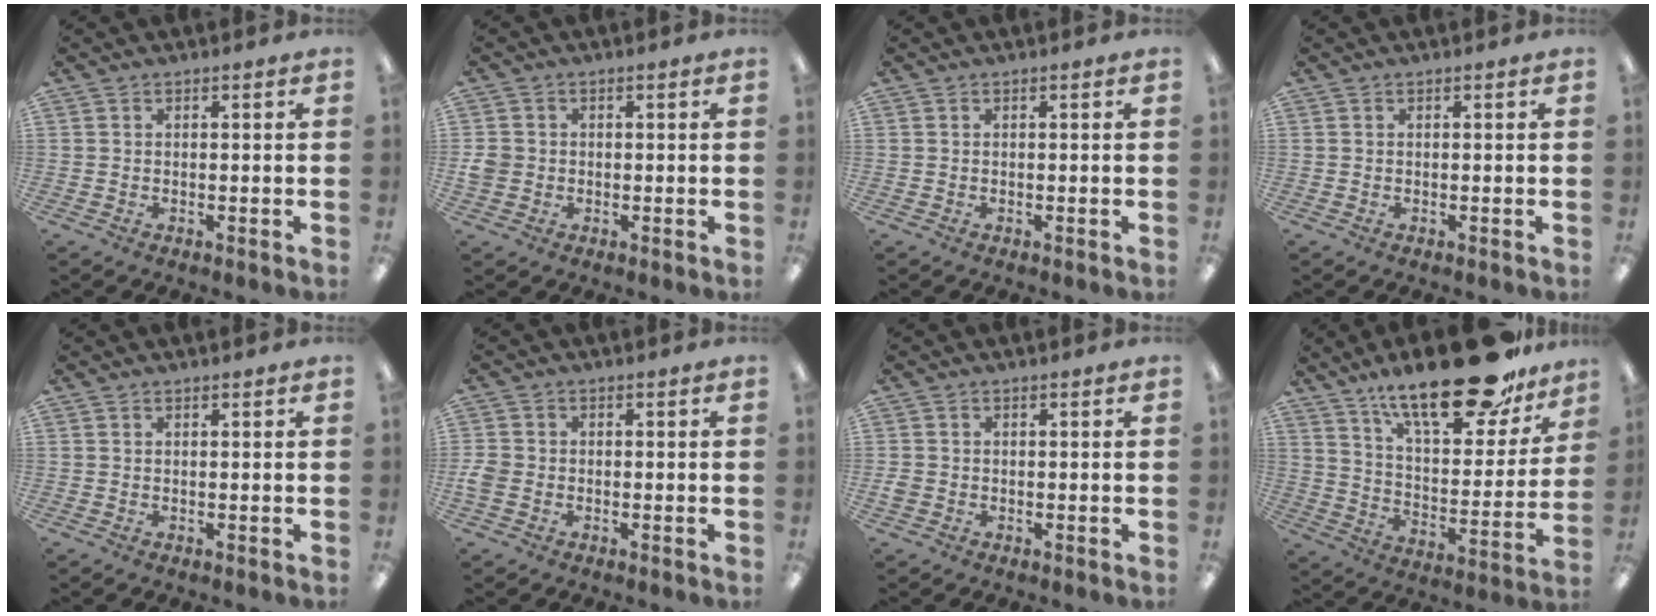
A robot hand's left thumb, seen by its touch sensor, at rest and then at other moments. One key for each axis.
{"total": 2.9, "fx": -0.2, "fy": 2.8, "fz": 0.8, "tx": -0.007, "ty": 0.002, "tz": -0.006}
{"total": 0.0}
{"total": 0.0}
{"total": 0.5, "fx": 0.5, "fy": 0.0, "fz": 0.2, "tx": 0.002, "ty": -0.002, "tz": 0.006}
{"total": 3.0, "fx": -0.8, "fy": 2.4, "fz": 1.6, "tx": -0.030, "ty": 0.004, "tz": -0.015}
{"total": 1.5, "fx": -0.3, "fy": 1.3, "fz": 0.7, "tx": -0.011, "ty": 0.003, "tz": -0.005}
{"total": 25.8, "fx": 18.6, "fy": 8.8, "fz": 15.5, "tx": -0.228, "ty": -0.119, "tz": 0.305}